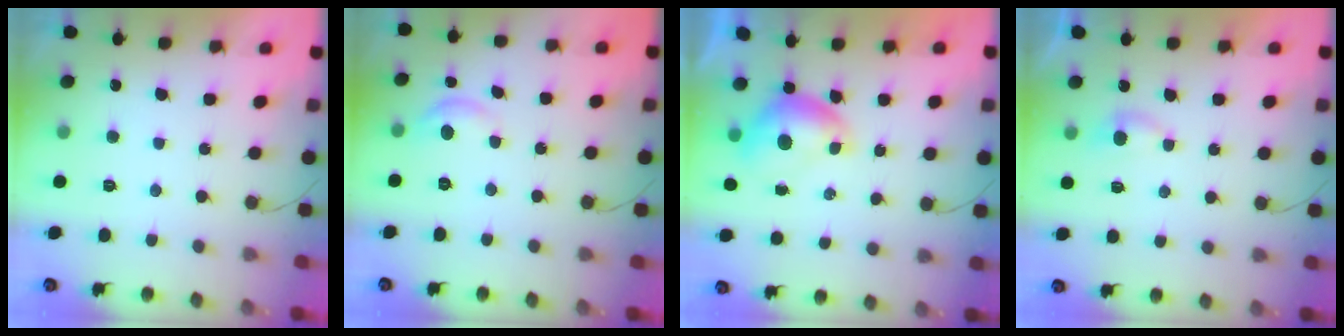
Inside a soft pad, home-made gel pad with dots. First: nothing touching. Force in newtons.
{"total": 5.5, "press": 5.5, "slide": 0.3}
{"total": 6.1, "press": 6.1, "slide": 0.6}
{"total": 2.7, "press": 2.6, "slide": 0.5}